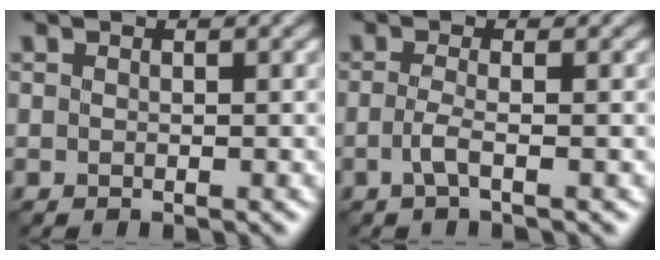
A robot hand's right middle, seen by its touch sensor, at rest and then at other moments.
{"total": 1.9, "force": [-0.5, 0.5, 1.7], "torque": [-0.037, -0.003, -0.016]}